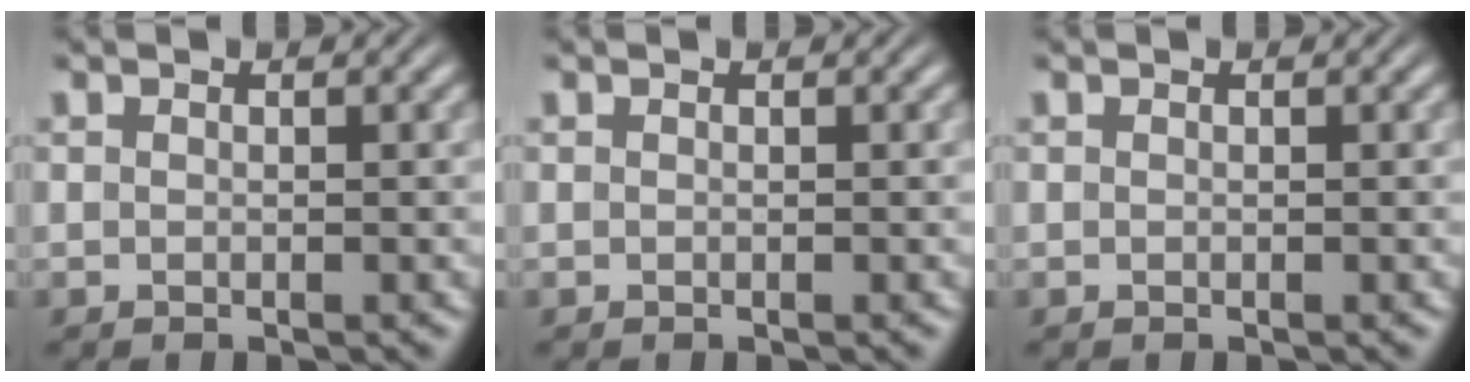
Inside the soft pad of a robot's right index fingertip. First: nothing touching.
{"total": 0.0}
{"total": 0.0}